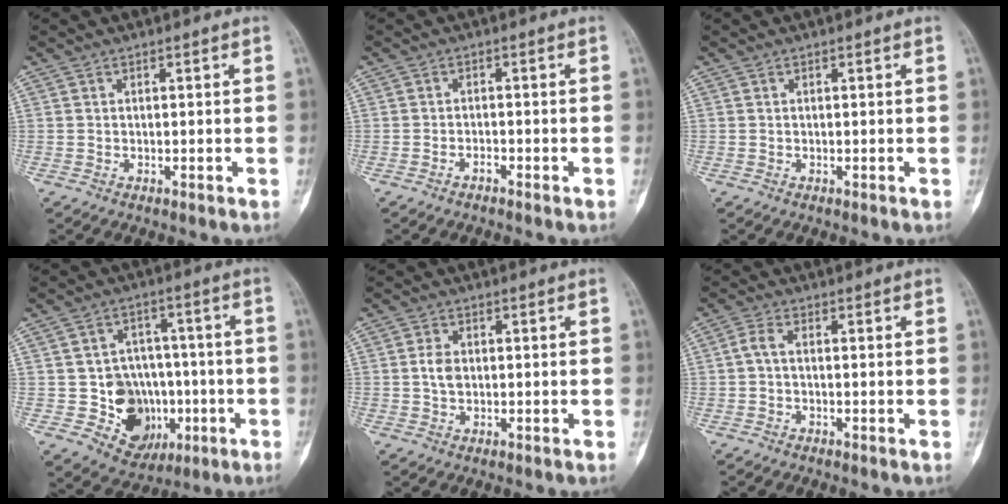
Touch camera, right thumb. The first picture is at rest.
{"total": 1.1, "force": [-1.0, 0.4, 0.5], "torque": [-0.010, 0.008, -0.018]}
{"total": 0.0}
{"total": 12.8, "force": [-2.7, 11.2, 5.8], "torque": [-0.024, 0.028, -0.028]}
{"total": 3.0, "force": [0.1, 2.0, 2.2], "torque": [-0.041, 0.003, 0.002]}
{"total": 2.4, "force": [-0.3, 1.2, 2.1], "torque": [-0.046, 0.004, -0.010]}